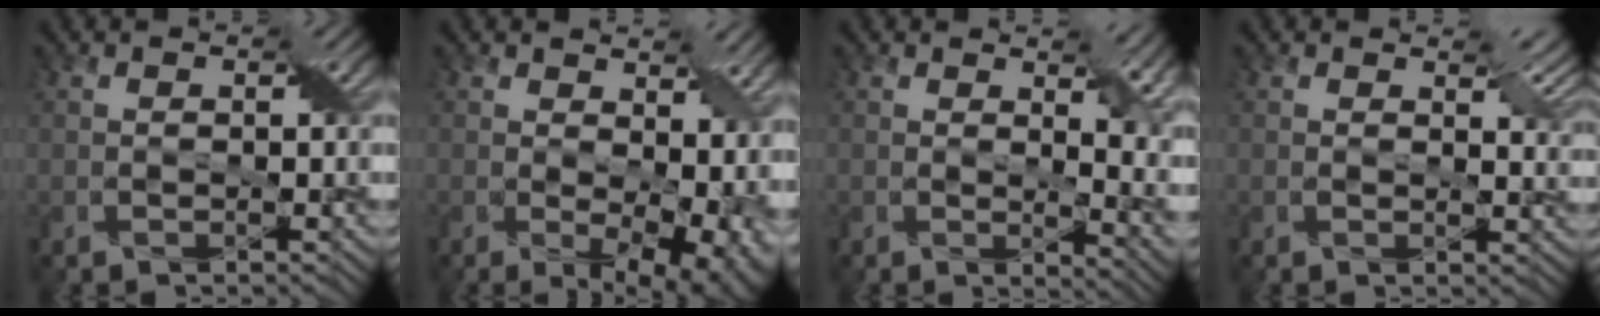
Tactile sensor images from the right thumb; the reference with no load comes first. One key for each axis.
{"total": 10.9, "fx": 0.6, "fy": 6.7, "fz": 8.6, "tx": -0.112, "ty": -0.035, "tz": 0.047}
{"total": 8.4, "fx": 2.8, "fy": 3.4, "fz": 7.1, "tx": -0.101, "ty": -0.015, "tz": 0.056}
{"total": 3.2, "fx": 1.9, "fy": 1.2, "fz": 2.3, "tx": -0.037, "ty": -0.004, "tz": 0.028}